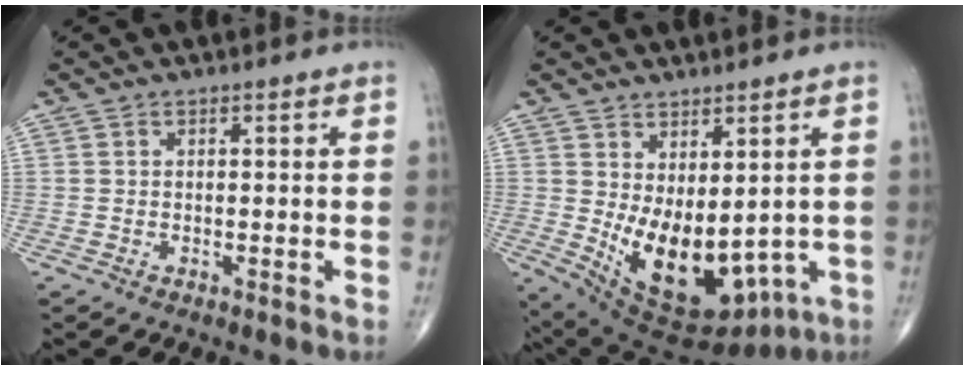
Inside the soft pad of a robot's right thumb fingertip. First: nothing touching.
{"total": 15.5, "force": [-1.0, 8.6, 12.8], "torque": [-0.191, -0.021, 0.019]}